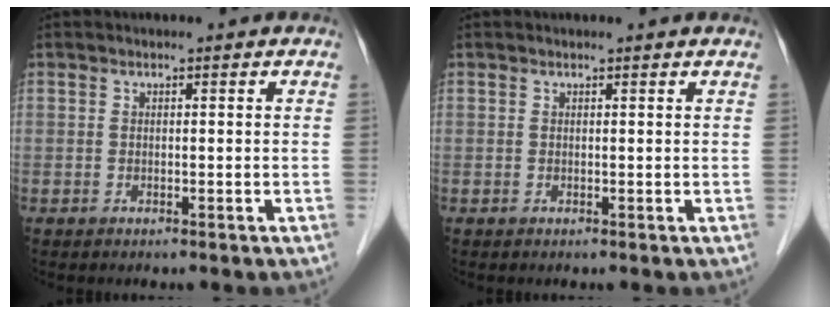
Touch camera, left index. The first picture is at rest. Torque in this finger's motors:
{"motor_torque": [-0.02, 0.07, -0.13, -0.01]}